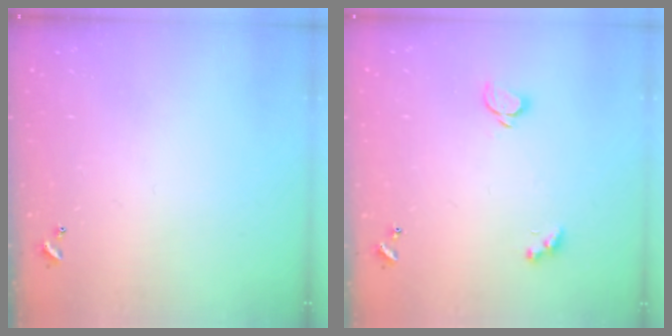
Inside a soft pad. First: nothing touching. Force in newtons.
{"total": 1.4, "press": 1.4, "slide": 0.3}